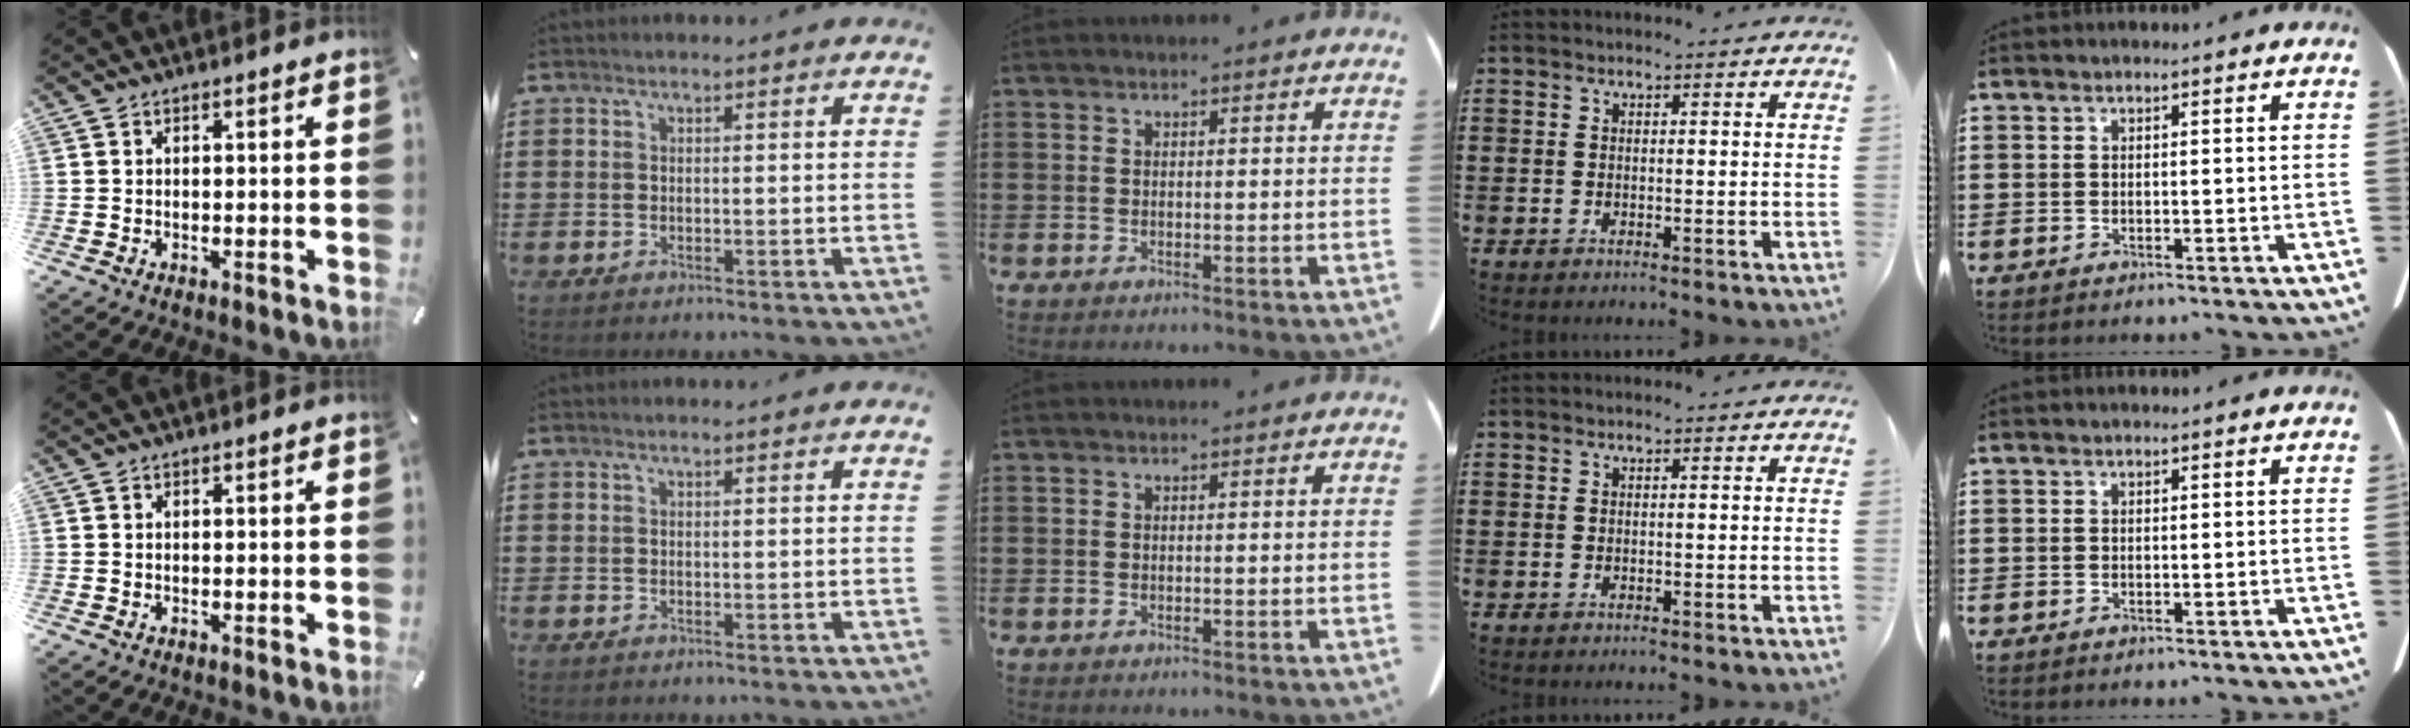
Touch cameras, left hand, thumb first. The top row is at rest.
{}